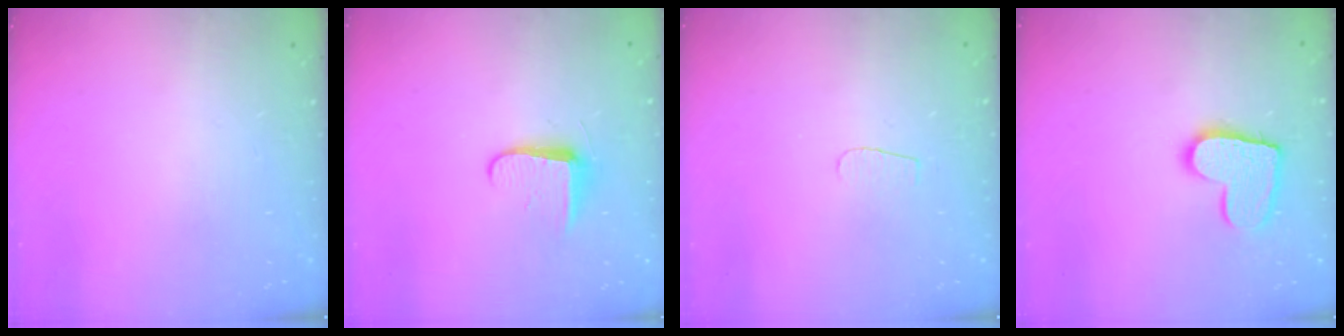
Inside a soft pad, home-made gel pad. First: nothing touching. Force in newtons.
{"total": 7.1, "press": 7.0, "slide": 0.9}
{"total": 3.5, "press": 3.5, "slide": 0.3}
{"total": 11.6, "press": 11.6, "slide": 0.8}